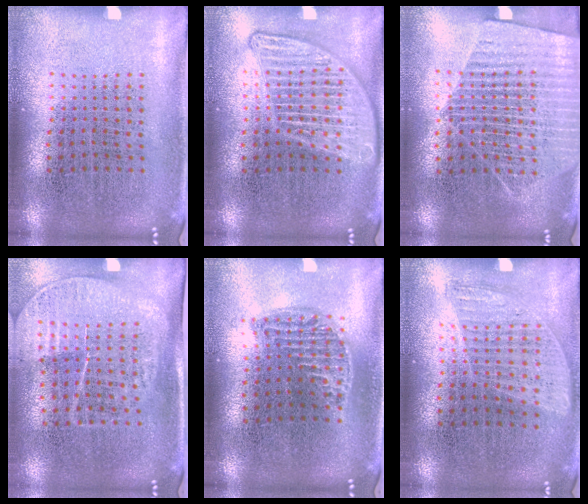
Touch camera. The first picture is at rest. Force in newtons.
{"total": 3.0, "press": 3.0, "slide": 0.3}
{"total": 1.7, "press": 1.5, "slide": 0.8}
{"total": 1.7, "press": 1.4, "slide": 0.9}
{"total": 1.2, "press": 1.1, "slide": 0.5}
{"total": 0.9, "press": 0.8, "slide": 0.4}